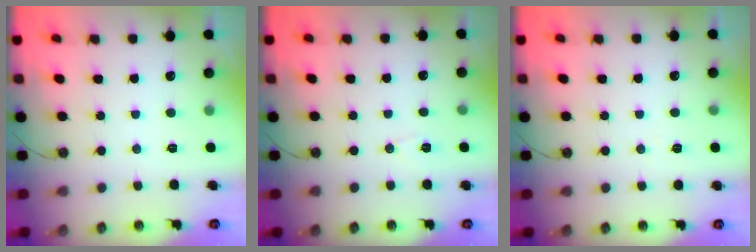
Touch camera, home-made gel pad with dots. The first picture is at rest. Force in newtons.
{"total": 4.1, "press": 3.7, "slide": 1.7}
{"total": 6.4, "press": 4.7, "slide": 4.3}